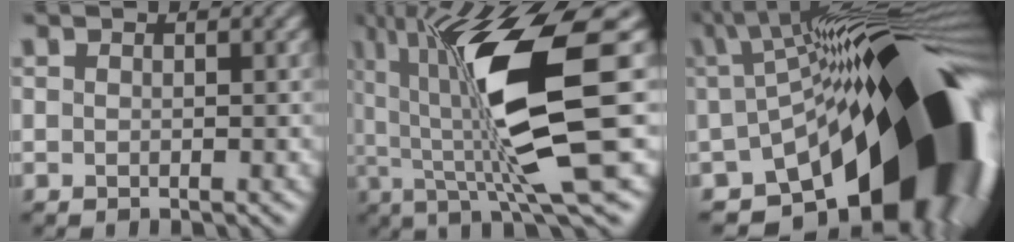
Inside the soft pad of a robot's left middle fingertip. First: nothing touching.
{"total": 13.1, "force": [1.8, 2.5, 12.7], "torque": [-0.217, 0.002, 0.034]}
{"total": 20.1, "force": [-5.3, 9.8, 16.7], "torque": [-0.236, -0.020, -0.080]}